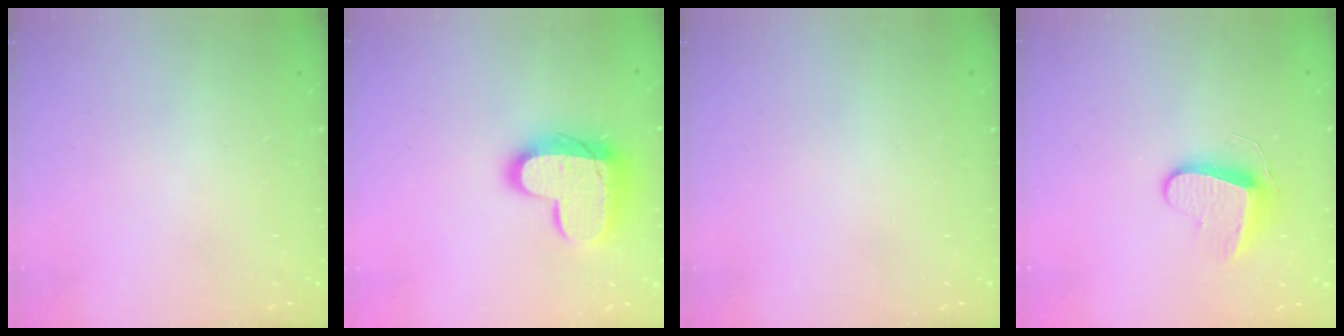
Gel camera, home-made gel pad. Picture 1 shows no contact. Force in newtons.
{"total": 16.7, "press": 16.6, "slide": 1.3}
{"total": 0.0}
{"total": 8.7, "press": 8.7, "slide": 0.5}